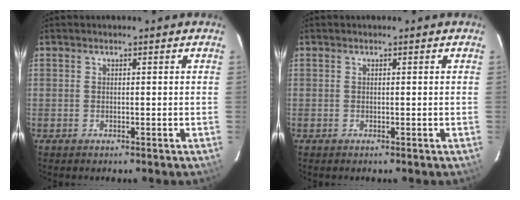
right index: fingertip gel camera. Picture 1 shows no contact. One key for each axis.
{"total": 0.0}